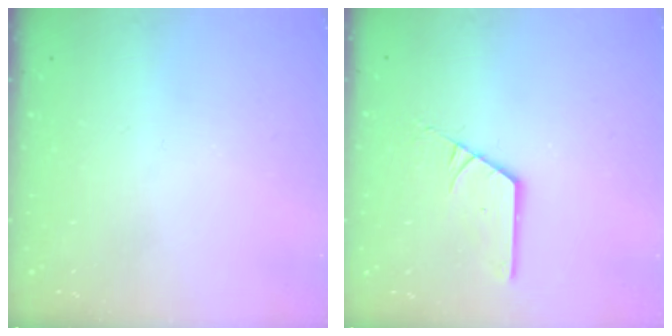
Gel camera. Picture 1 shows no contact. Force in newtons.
{"total": 2.9, "press": 2.9, "slide": 0.1}